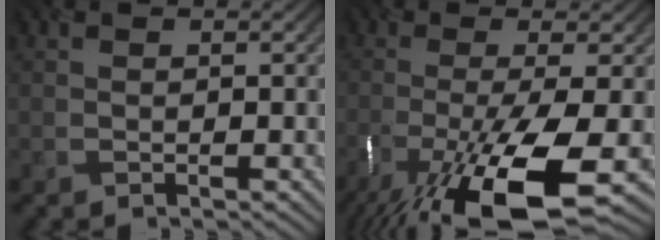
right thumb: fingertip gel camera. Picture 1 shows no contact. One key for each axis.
{"total": 14.4, "fx": -7.1, "fy": 3.7, "fz": 11.9, "tx": -0.230, "ty": -0.034, "tz": -0.114}